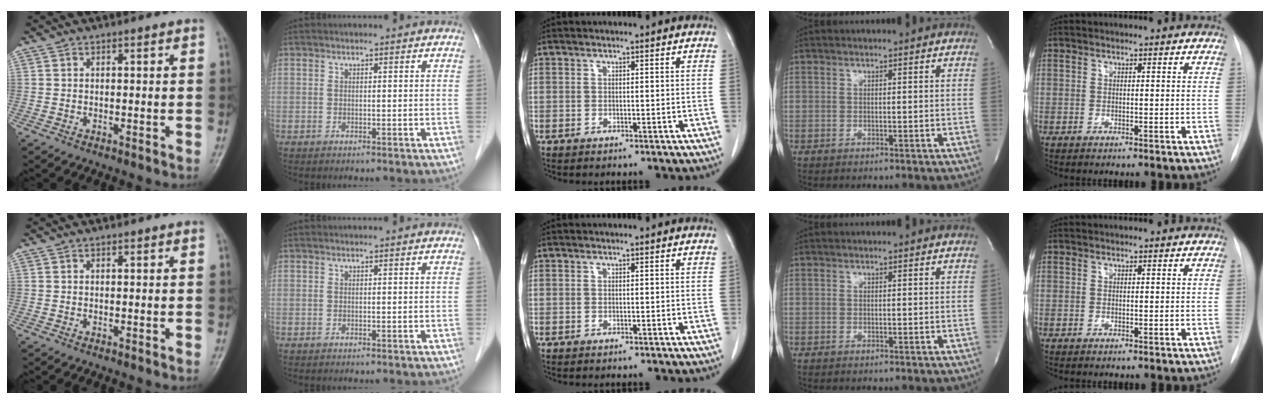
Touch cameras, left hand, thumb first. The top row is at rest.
{}